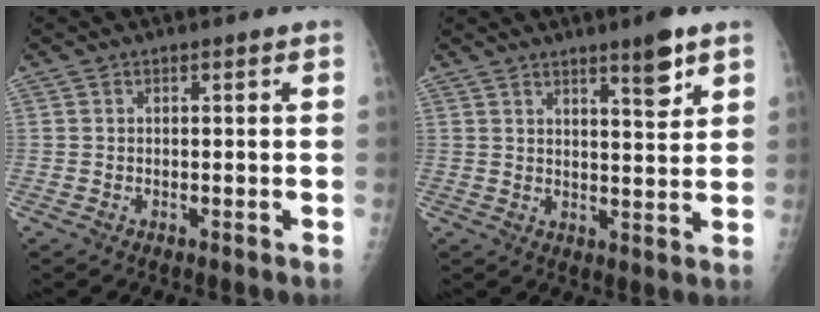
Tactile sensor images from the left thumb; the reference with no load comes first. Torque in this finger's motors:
{"motor_torque": [0.60, 0.67, -0.02, -0.11, 0.06]}